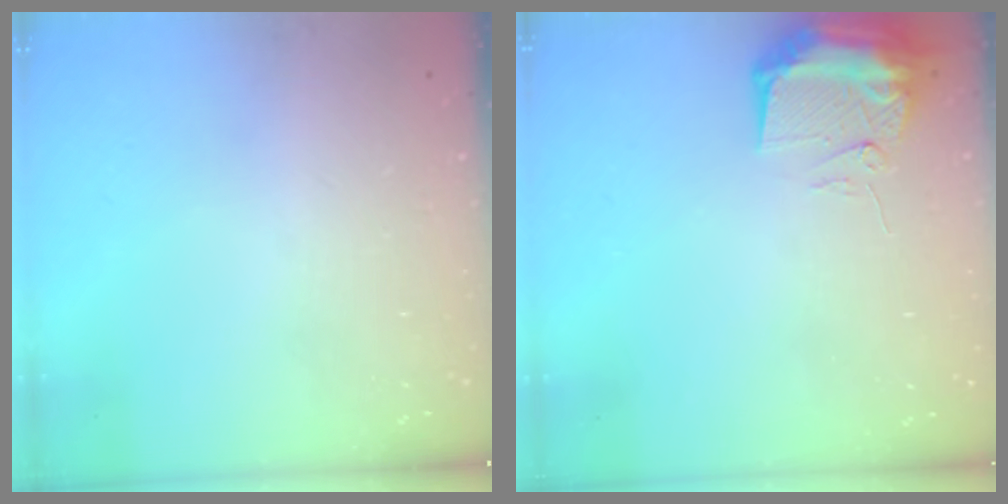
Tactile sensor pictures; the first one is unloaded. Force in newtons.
{"total": 9.8, "press": 9.7, "slide": 1.2}